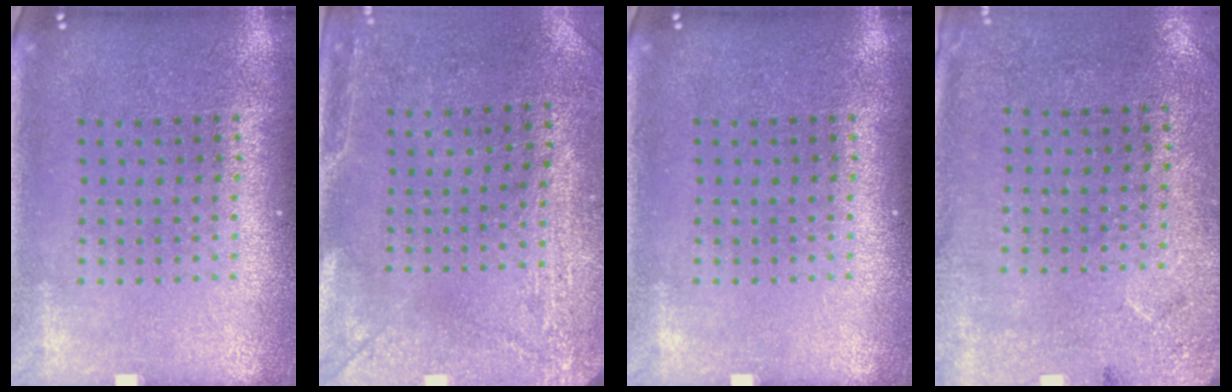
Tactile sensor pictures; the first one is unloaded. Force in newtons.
{"total": 3.0, "press": 2.4, "slide": 1.8}
{"total": 0.0}
{"total": 2.7, "press": 2.2, "slide": 1.6}